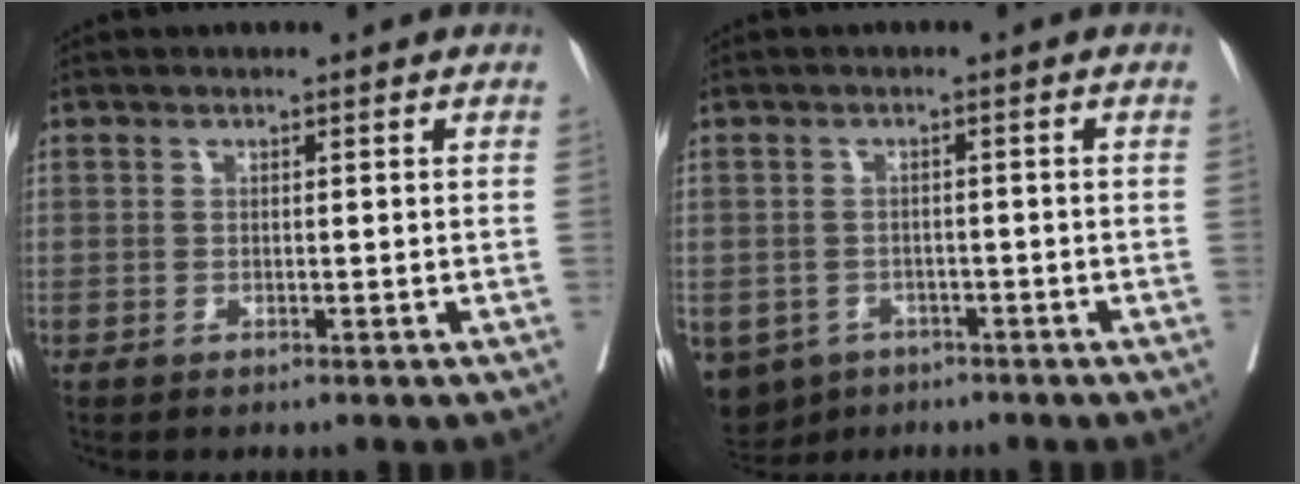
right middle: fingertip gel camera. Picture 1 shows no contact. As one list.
[{"total": 7.5, "force": [-4.6, 5.6, 1.7], "torque": [-0.041, -0.003, -0.065]}]